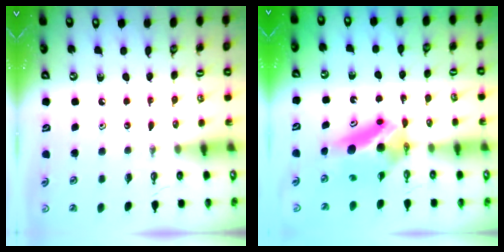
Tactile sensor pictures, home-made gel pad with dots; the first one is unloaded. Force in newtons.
{"total": 6.5, "press": 6.2, "slide": 2.0}